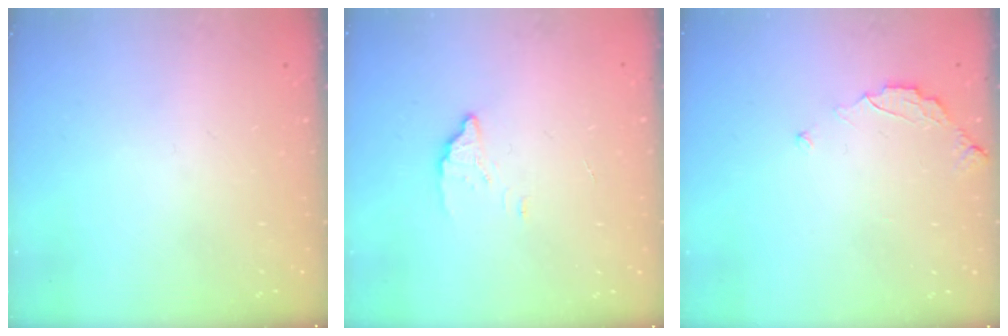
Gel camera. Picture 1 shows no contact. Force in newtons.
{"total": 1.8, "press": 1.7, "slide": 0.1}
{"total": 2.9, "press": 2.9, "slide": 0.3}